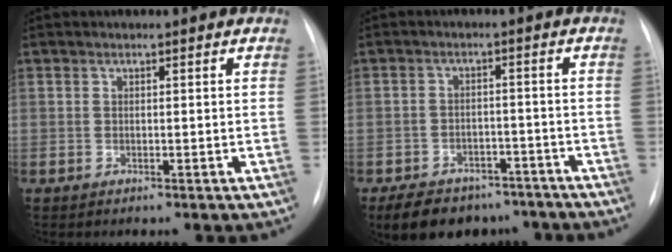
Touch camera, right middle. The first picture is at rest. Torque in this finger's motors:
{"motor_torque": [0.13, -0.12, 0.08, 0.04]}